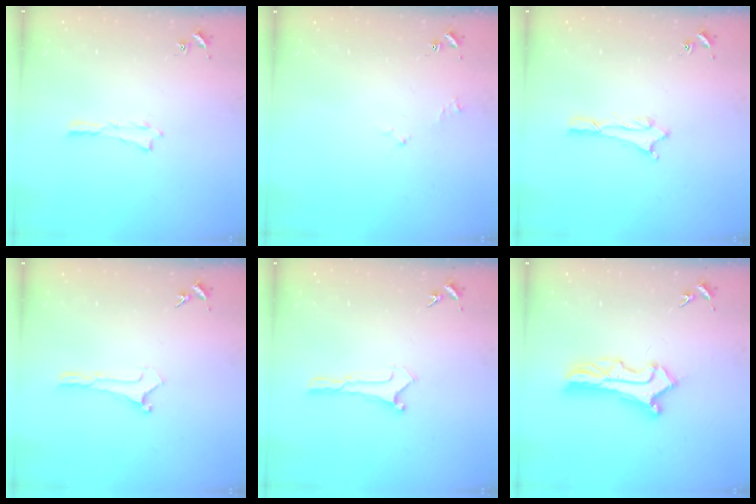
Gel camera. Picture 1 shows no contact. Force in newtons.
{"total": 1.6, "press": 1.5, "slide": 0.3}
{"total": 0.7, "press": 0.7, "slide": 0.2}
{"total": 0.0}
{"total": 0.0}
{"total": 6.7, "press": 6.7, "slide": 0.6}